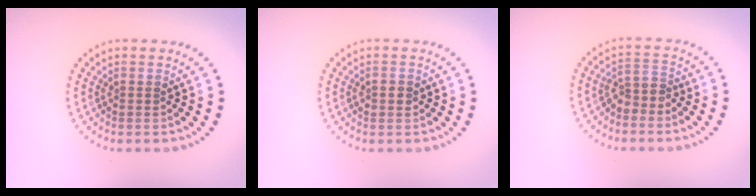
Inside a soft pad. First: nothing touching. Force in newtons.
{"total": 1.5, "press": 1.5, "slide": 0.2}
{"total": 2.3, "press": 1.7, "slide": 1.6}